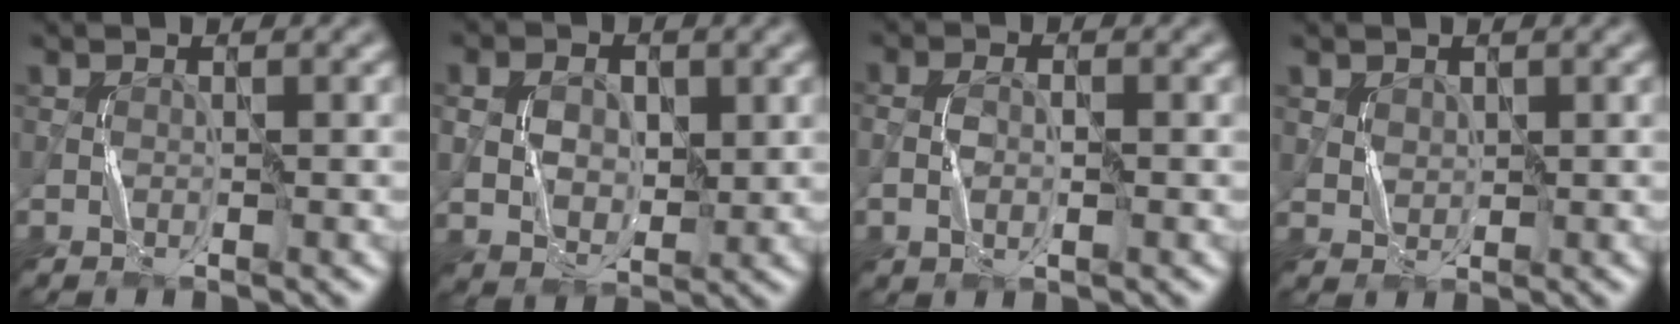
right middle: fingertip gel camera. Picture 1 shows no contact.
{"total": 4.2, "force": [0.5, 3.0, 2.9], "torque": [-0.060, -0.001, 0.012]}
{"total": 2.2, "force": [-0.5, 1.2, 1.8], "torque": [-0.041, 0.000, -0.010]}
{"total": 1.3, "force": [0.7, 1.0, 0.5], "torque": [-0.012, -0.002, 0.021]}